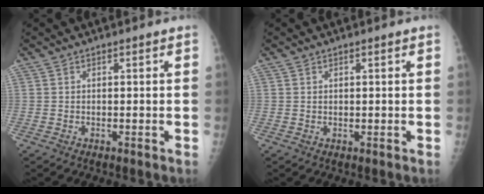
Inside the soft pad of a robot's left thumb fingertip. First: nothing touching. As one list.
[{"total": 0.7, "force": [0.4, 0.4, 0.5], "torque": [-0.005, -0.002, 0.008]}]